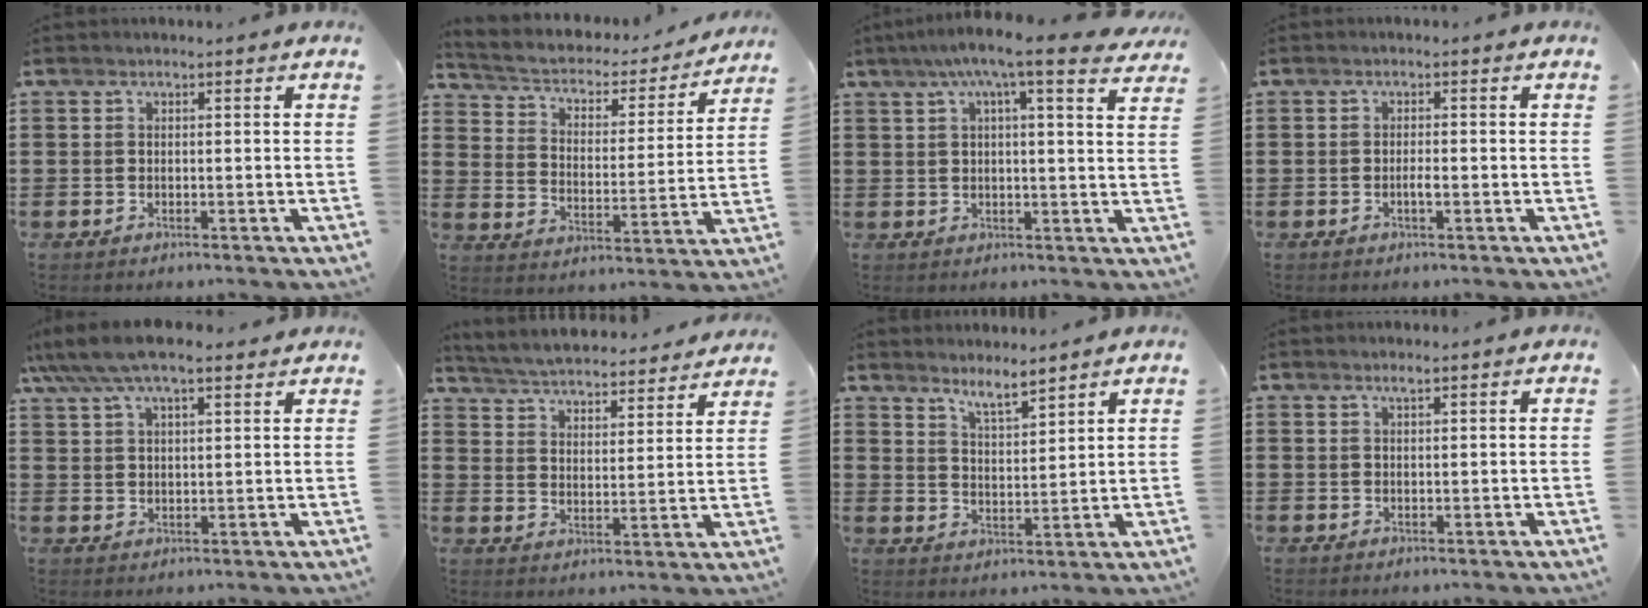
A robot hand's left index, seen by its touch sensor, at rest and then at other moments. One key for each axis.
{"total": 3.2, "fx": 2.6, "fy": 1.5, "fz": 1.0, "tx": -0.038, "ty": -0.022, "tz": 0.035}
{"total": 7.1, "fx": 5.3, "fy": 0.2, "fz": 4.7, "tx": -0.100, "ty": -0.016, "tz": 0.086}
{"total": 1.4, "fx": -0.4, "fy": 0.2, "fz": 1.3, "tx": -0.025, "ty": -0.001, "tz": -0.008}
{"total": 6.6, "fx": 5.3, "fy": 2.1, "fz": 3.3, "tx": -0.079, "ty": -0.005, "tz": 0.097}
{"total": 4.6, "fx": 4.6, "fy": -0.2, "fz": 0.4, "tx": -0.032, "ty": -0.037, "tz": 0.075}
{"total": 4.5, "fx": 4.2, "fy": 0.0, "fz": 1.6, "tx": -0.043, "ty": -0.014, "tz": 0.074}
{"total": 1.1, "fx": 0.8, "fy": 0.1, "fz": 0.7, "tx": -0.015, "ty": 0.000, "tz": 0.014}